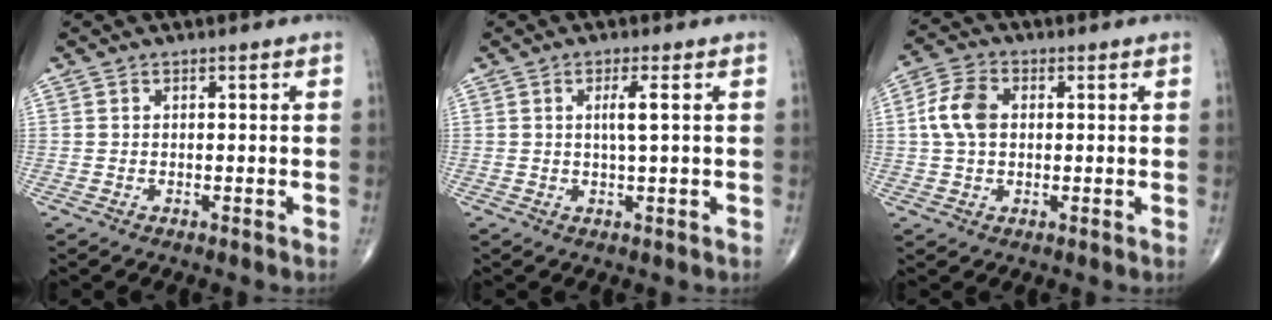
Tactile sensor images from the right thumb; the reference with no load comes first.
{"total": 3.1, "force": [0.6, 0.1, 3.0], "torque": [-0.064, -0.004, 0.011]}
{"total": 7.2, "force": [0.8, 4.9, 5.2], "torque": [-0.106, 0.013, 0.010]}